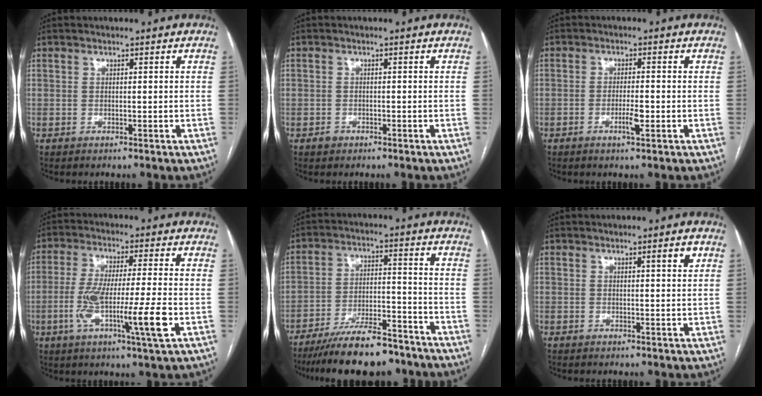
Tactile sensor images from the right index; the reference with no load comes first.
{"total": 1.3, "force": [-0.8, 1.0, 0.1], "torque": [0.000, 0.004, -0.012]}
{"total": 3.0, "force": [-1.2, 0.3, 2.7], "torque": [-0.051, -0.002, -0.019]}
{"total": 12.2, "force": [-3.4, 0.0, 11.7], "torque": [-0.218, -0.010, -0.064]}
{"total": 13.8, "force": [-11.4, 3.4, 6.9], "torque": [-0.112, 0.005, -0.185]}
{"total": 1.7, "force": [0.9, 0.0, 1.4], "torque": [-0.019, -0.002, 0.012]}